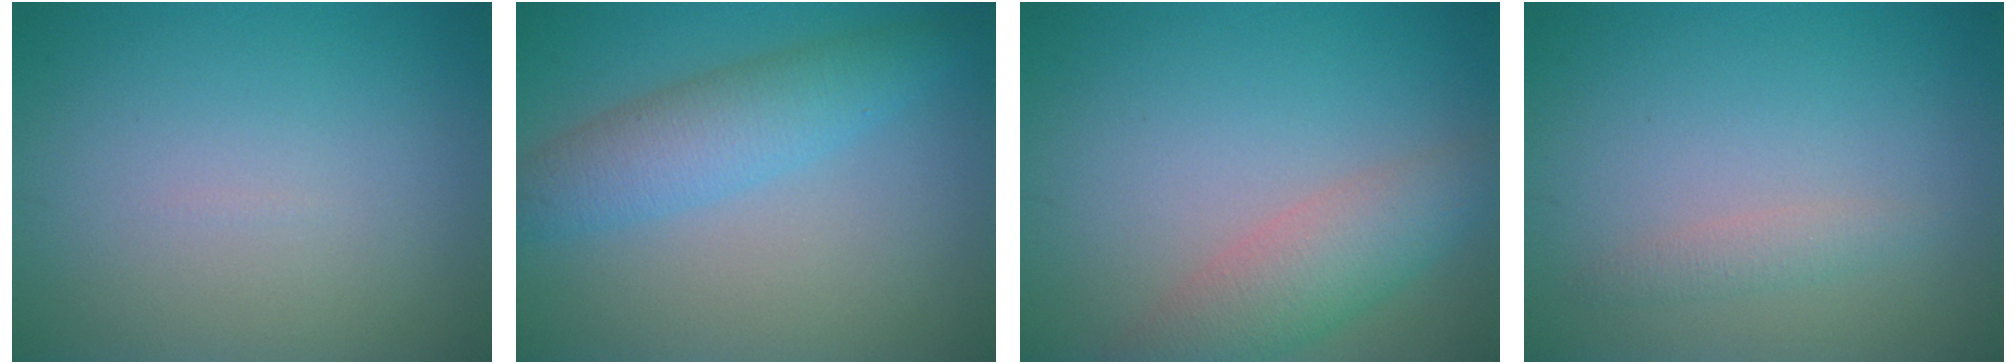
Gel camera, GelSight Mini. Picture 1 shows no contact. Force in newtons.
{"total": 4.4, "press": 4.4, "slide": 0.1}
{"total": 4.2, "press": 4.2, "slide": 0.2}
{"total": 1.3, "press": 1.3, "slide": 0.1}